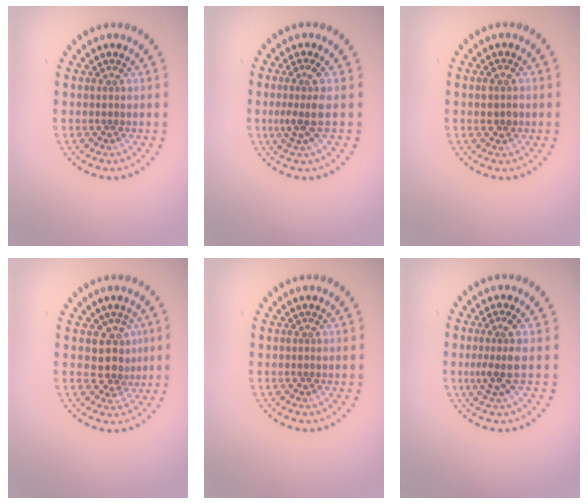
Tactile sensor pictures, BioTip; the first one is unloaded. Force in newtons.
{"total": 2.5, "press": 1.9, "slide": 1.7}
{"total": 1.4, "press": 1.4, "slide": 0.1}
{"total": 2.8, "press": 2.3, "slide": 1.6}
{"total": 0.0}
{"total": 2.5, "press": 1.9, "slide": 1.6}